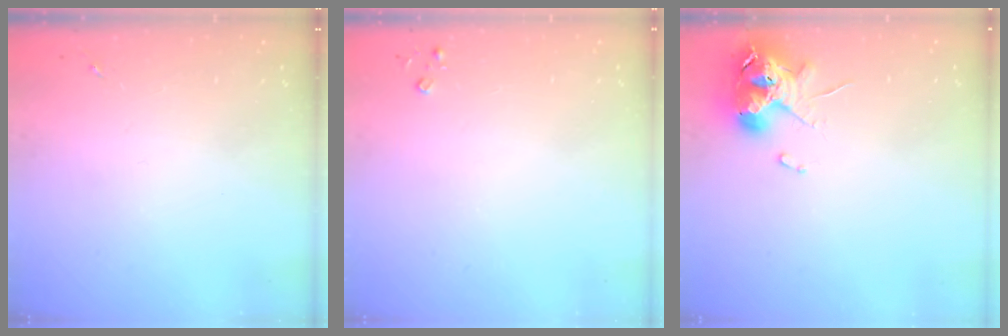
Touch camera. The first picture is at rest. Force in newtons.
{"total": 2.6, "press": 2.6, "slide": 0.3}
{"total": 10.8, "press": 10.7, "slide": 1.7}